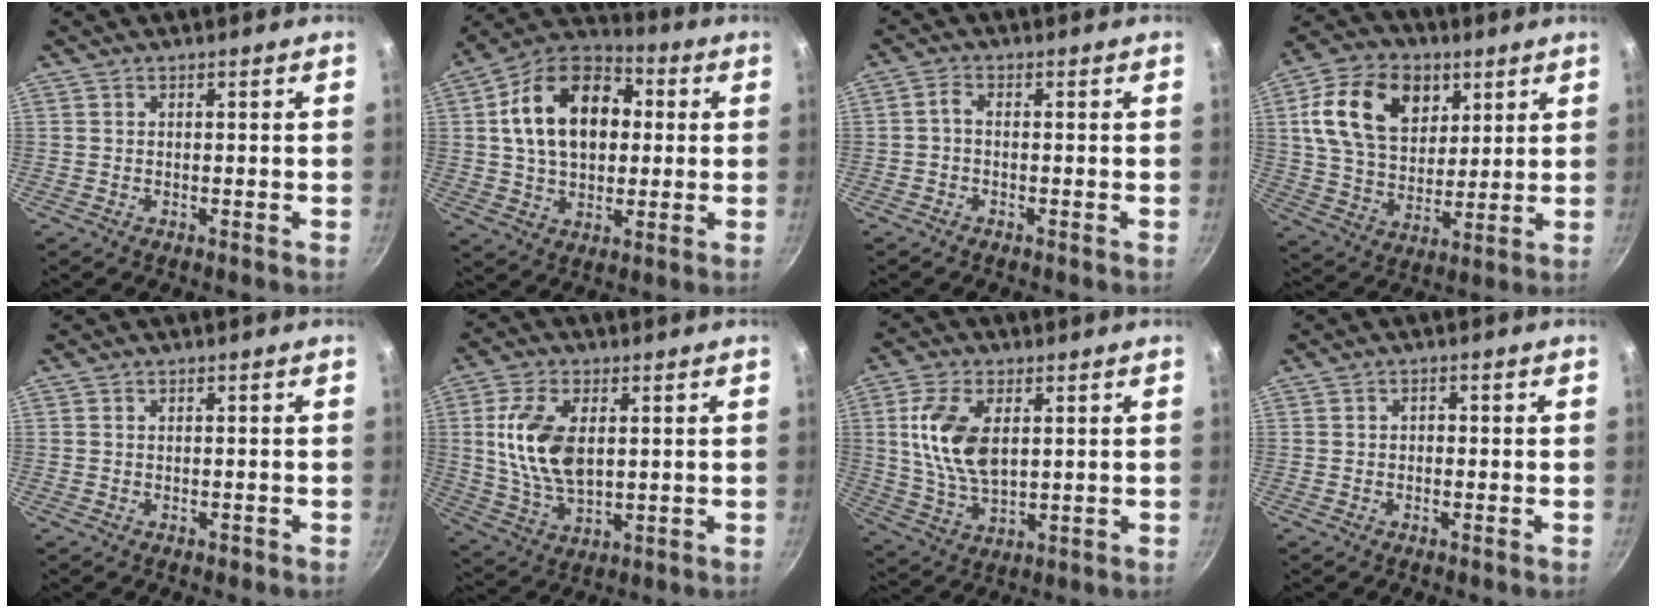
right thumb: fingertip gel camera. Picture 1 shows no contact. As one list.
[{"total": 19.1, "force": [3.1, 12.9, 13.7], "torque": [-0.200, 0.025, 0.036]}, {"total": 1.9, "force": [-0.7, 0.9, 1.5], "torque": [-0.038, 0.011, -0.020]}, {"total": 18.3, "force": [6.5, 12.8, 11.4], "torque": [-0.179, -0.012, 0.109]}, {"total": 0.7, "force": [-0.3, 0.5, 0.3], "torque": [-0.002, 0.002, -0.004]}, {"total": 12.9, "force": [2.1, 7.2, 10.5], "torque": [-0.197, -0.011, 0.044]}, {"total": 12.5, "force": [2.6, 6.9, 10.1], "torque": [-0.191, -0.013, 0.054]}, {"total": 1.1, "force": [-0.3, 0.9, 0.6], "torque": [-0.008, 0.005, -0.007]}]